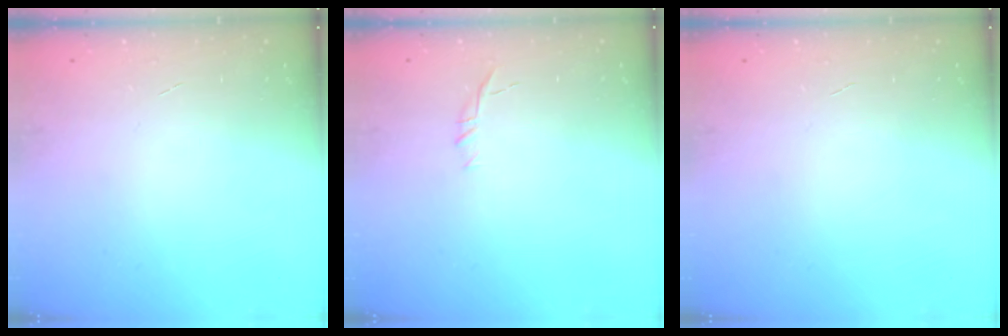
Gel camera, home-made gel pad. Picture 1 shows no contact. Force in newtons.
{"total": 5.6, "press": 5.4, "slide": 1.7}
{"total": 0.0}